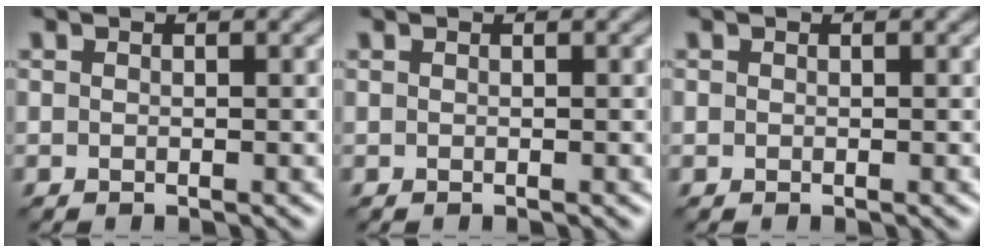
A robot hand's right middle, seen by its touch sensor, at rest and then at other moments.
{"total": 0.0}
{"total": 0.0}